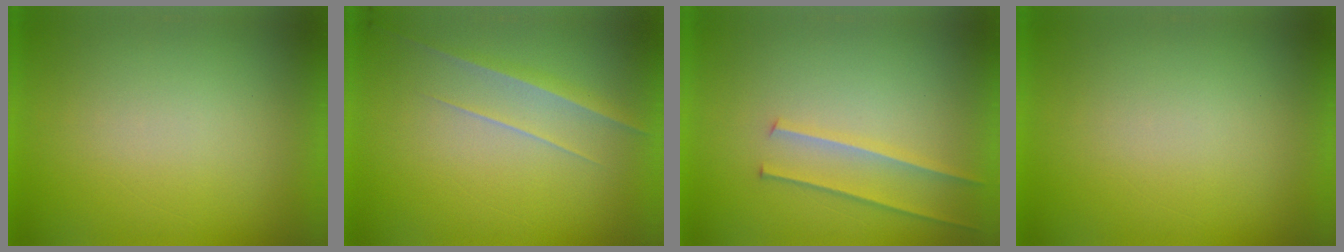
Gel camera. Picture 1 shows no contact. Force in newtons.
{"total": 2.9}
{"total": 2.2}
{"total": 0.0}